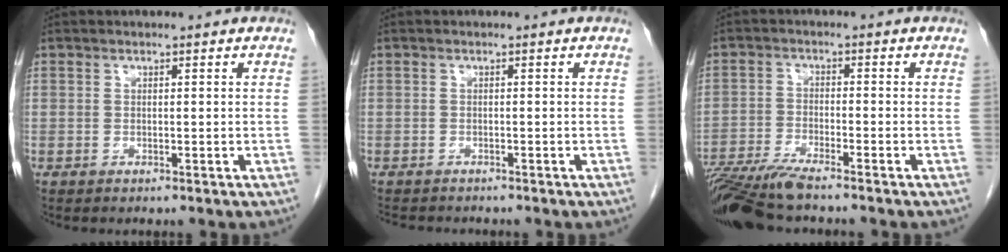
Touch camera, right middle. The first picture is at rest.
{"total": 4.4, "force": [-4.0, 1.1, 1.4], "torque": [-0.021, -0.008, -0.057]}
{"total": 9.1, "force": [-7.9, -0.1, 4.5], "torque": [-0.075, -0.026, -0.139]}